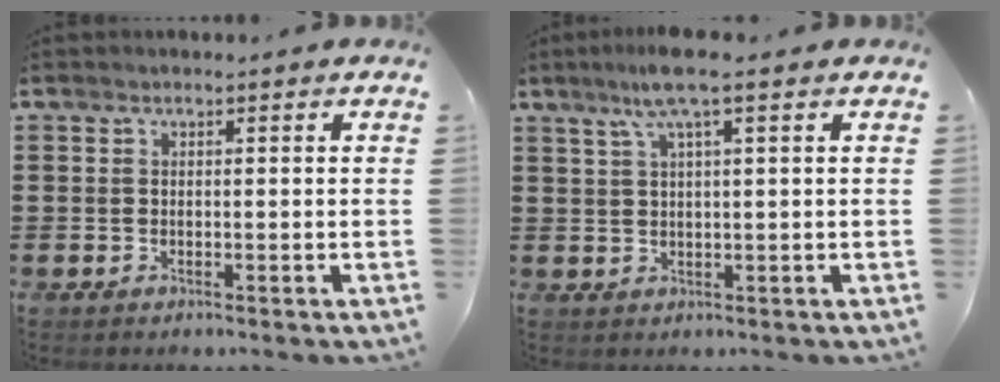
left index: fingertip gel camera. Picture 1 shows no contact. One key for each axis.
{"total": 5.5, "fx": 2.9, "fy": 0.0, "fz": 4.7, "tx": -0.098, "ty": 0.005, "tz": 0.049}